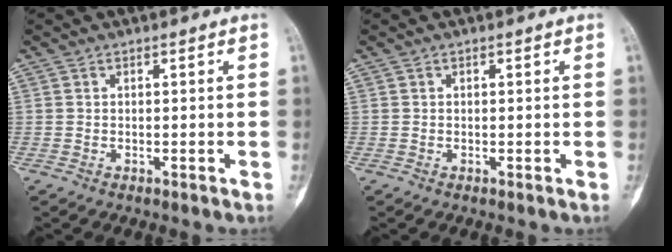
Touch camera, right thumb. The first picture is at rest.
{"total": 0.0}